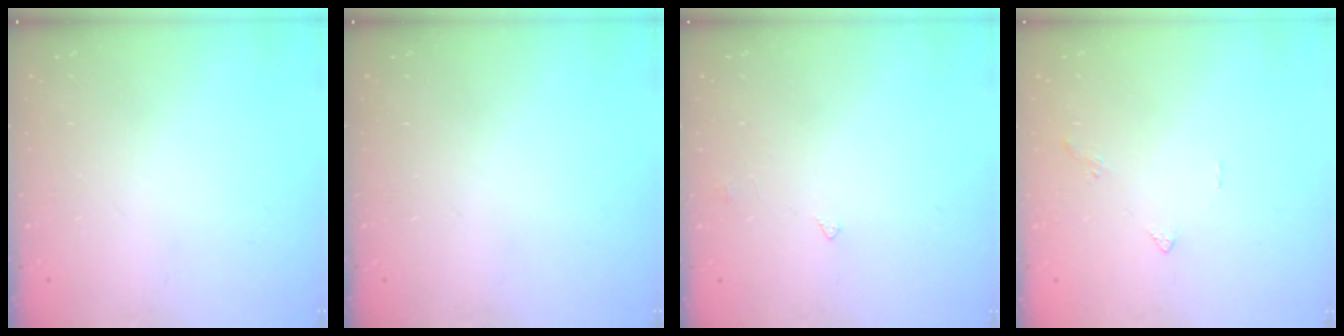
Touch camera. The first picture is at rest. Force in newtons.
{"total": 0.0}
{"total": 2.5, "press": 2.5, "slide": 0.3}
{"total": 1.4, "press": 1.4, "slide": 0.4}